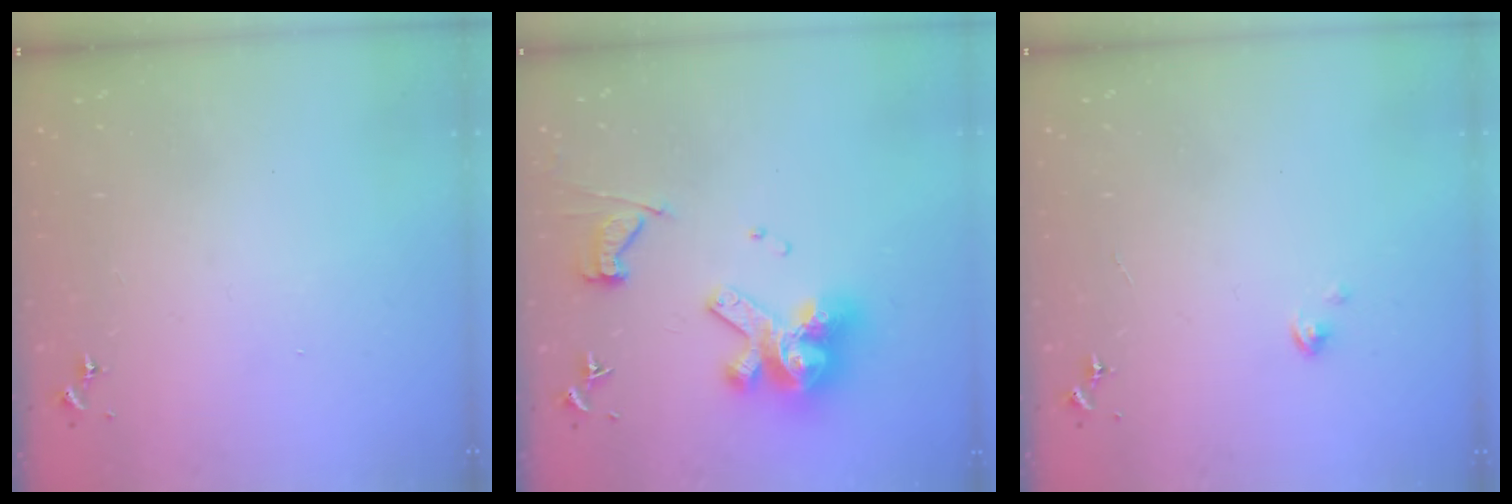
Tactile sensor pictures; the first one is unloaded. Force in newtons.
{"total": 15.8, "press": 15.7, "slide": 1.8}
{"total": 2.5, "press": 2.4, "slide": 0.2}